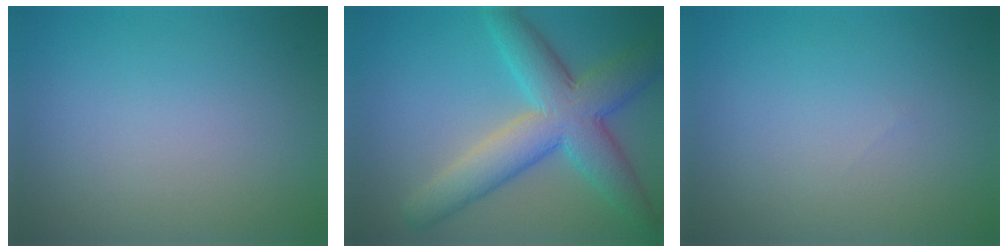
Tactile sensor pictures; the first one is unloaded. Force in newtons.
{"total": 8.3, "press": 8.3, "slide": 0.2}
{"total": 0.0}